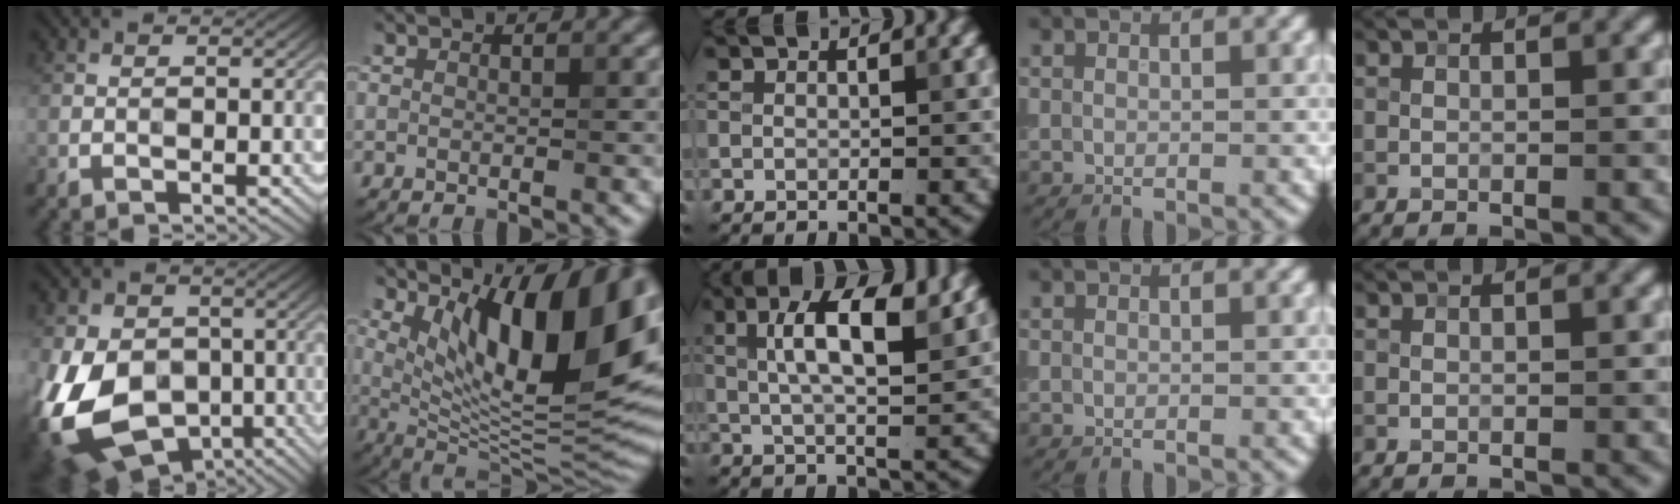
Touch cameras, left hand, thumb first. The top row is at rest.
{"thumb": {"total": 18.4, "force": [-5.3, 13.8, 10.9], "torque": [-0.251, -0.037, -0.092]}, "index": {"total": 15.3, "force": [5.8, 4.9, 13.2], "torque": [-0.168, -0.009, 0.101]}, "middle": {"total": 7.2, "force": [2.5, 2.2, 6.4], "torque": [-0.108, 0.007, 0.041]}}